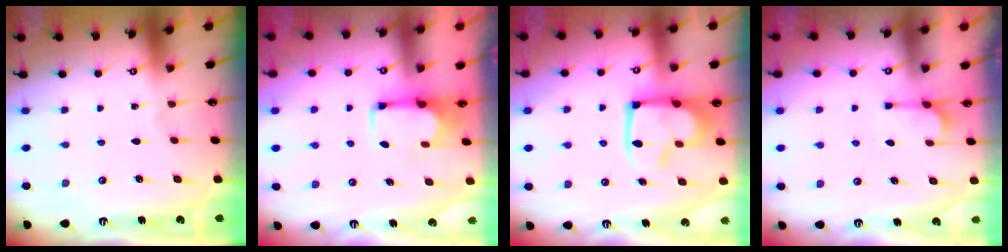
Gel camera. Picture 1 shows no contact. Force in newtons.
{"total": 1.7, "press": 1.6, "slide": 0.6}
{"total": 7.6, "press": 7.5, "slide": 1.2}
{"total": 1.7, "press": 1.3, "slide": 1.1}